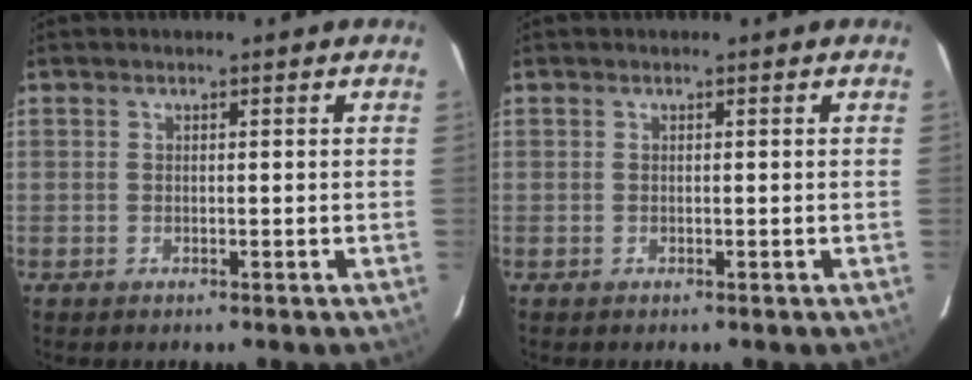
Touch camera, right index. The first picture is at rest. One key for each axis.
{"total": 0.0}